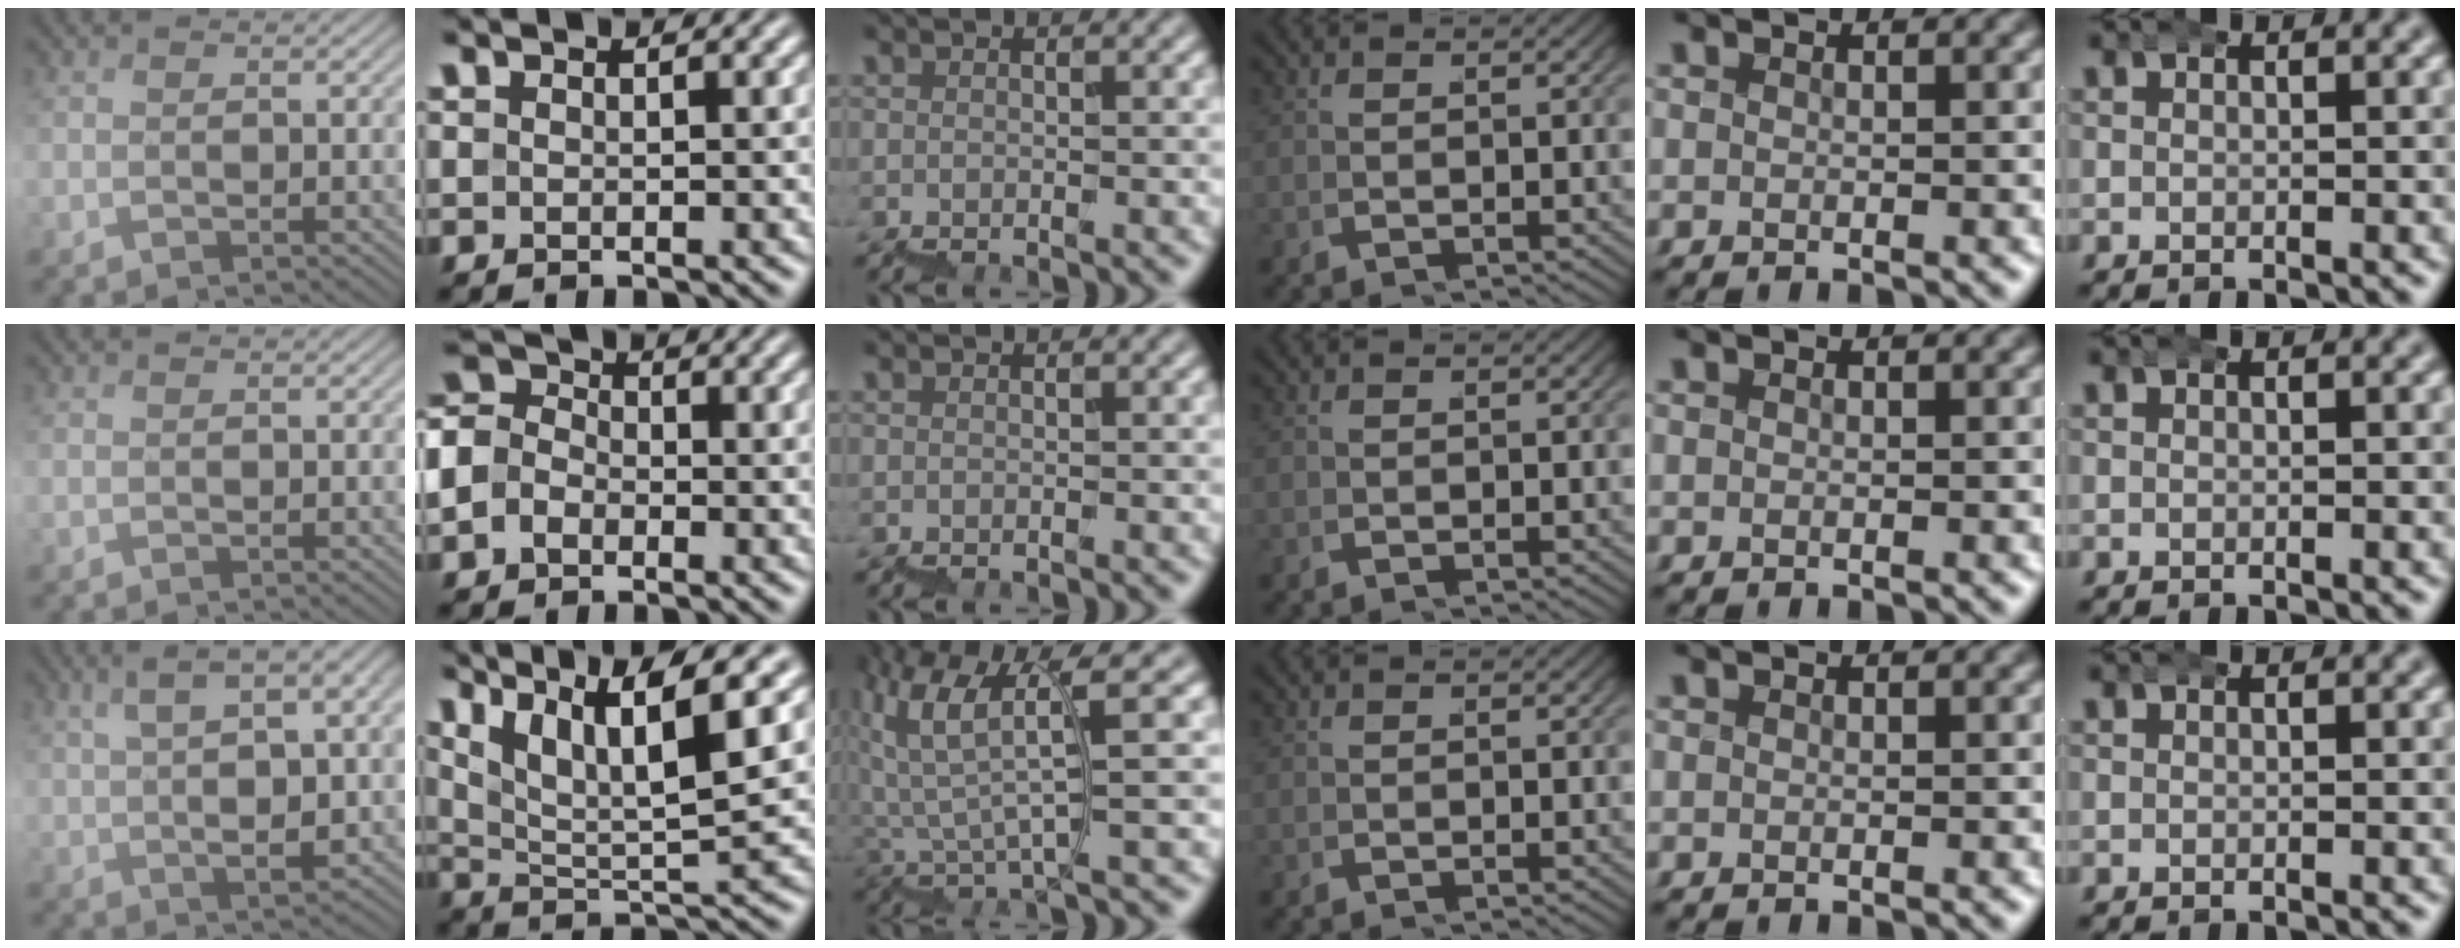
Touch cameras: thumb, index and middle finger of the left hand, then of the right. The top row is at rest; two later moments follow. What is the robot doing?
{"motion": "wrap", "object": "bubble wrap"}